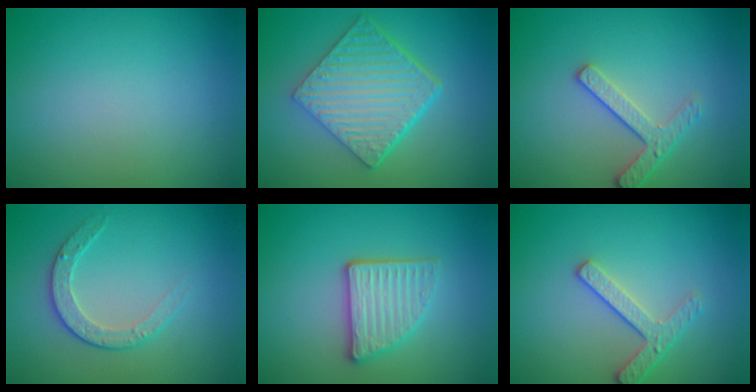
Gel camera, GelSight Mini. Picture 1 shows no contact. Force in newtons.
{"total": 6.5, "press": 4.5, "slide": 4.7}
{"total": 2.5, "press": 2.4, "slide": 0.7}
{"total": 2.2, "press": 1.6, "slide": 1.5}
{"total": 3.5, "press": 3.0, "slide": 1.7}
{"total": 2.5, "press": 2.4, "slide": 0.7}